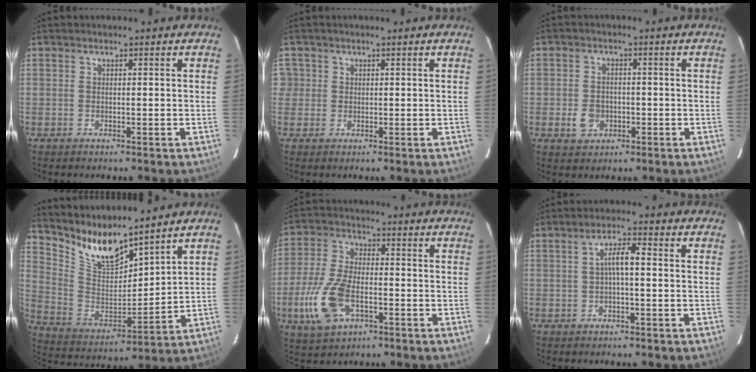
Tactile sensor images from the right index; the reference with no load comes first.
{"total": 2.3, "force": [0.0, 2.3, -0.1], "torque": [0.012, 0.017, 0.003]}
{"total": 4.5, "force": [-1.5, 3.7, 2.0], "torque": [-0.046, 0.006, -0.019]}
{"total": 12.1, "force": [10.6, 2.4, 5.3], "torque": [-0.114, -0.018, 0.214]}
{"total": 12.6, "force": [-4.7, 6.7, 9.6], "torque": [-0.222, -0.007, -0.085]}
{"total": 3.6, "force": [-0.2, 0.7, 3.6], "torque": [-0.067, 0.011, -0.001]}